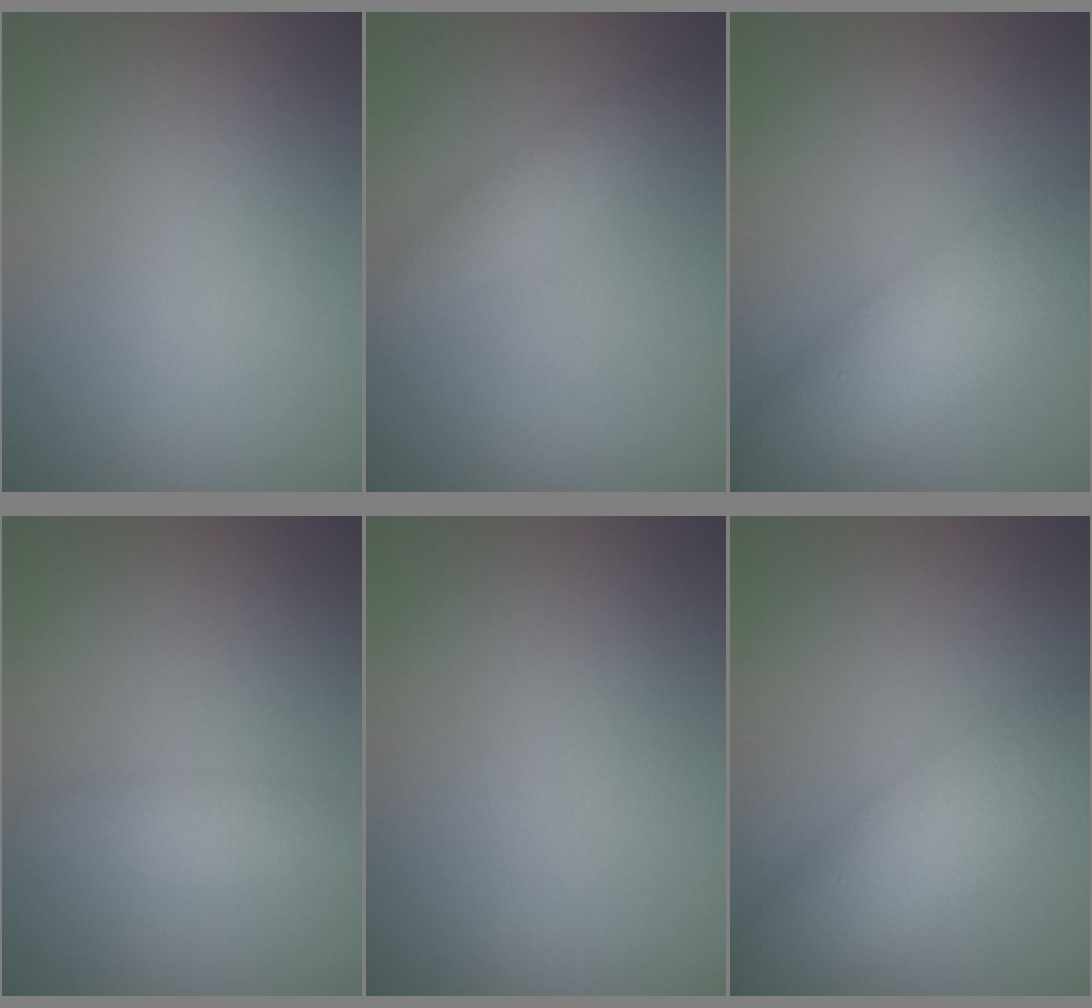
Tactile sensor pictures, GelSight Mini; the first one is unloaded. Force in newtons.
{"total": 1.7, "press": 1.7, "slide": 0.0}
{"total": 6.6, "press": 6.6, "slide": 0.2}
{"total": 1.9, "press": 1.9, "slide": 0.1}
{"total": 0.0}
{"total": 6.6, "press": 6.6, "slide": 0.2}